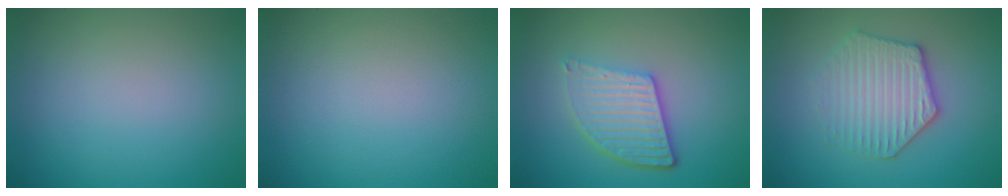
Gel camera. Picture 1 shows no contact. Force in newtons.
{"total": 0.0}
{"total": 5.1, "press": 3.8, "slide": 3.5}
{"total": 3.7, "press": 3.6, "slide": 1.0}